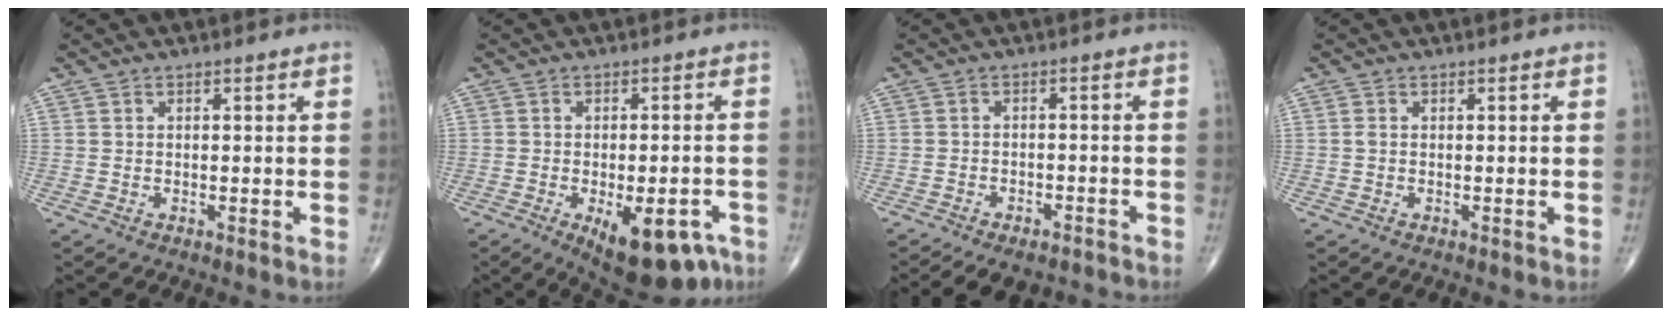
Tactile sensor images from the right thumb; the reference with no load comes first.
{"total": 13.9, "force": [-6.8, 6.2, 10.5], "torque": [-0.106, 0.018, -0.080]}
{"total": 9.3, "force": [-7.6, 4.2, 3.4], "torque": [-0.045, 0.036, -0.099]}
{"total": 0.5, "force": [0.0, 0.3, 0.4], "torque": [-0.009, 0.000, -0.001]}